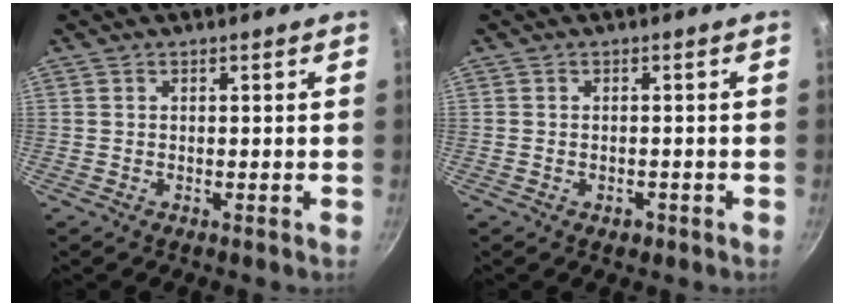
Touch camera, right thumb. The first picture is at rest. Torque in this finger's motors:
{"motor_torque": [-0.25, 0.26, -0.13, -0.03, 0.05]}